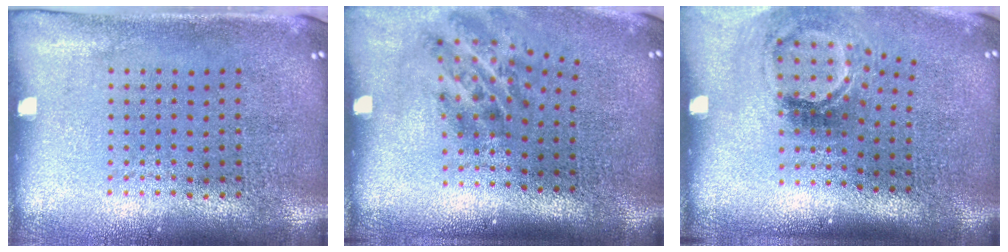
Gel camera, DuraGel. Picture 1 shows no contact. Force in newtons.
{"total": 2.0, "press": 1.3, "slide": 1.5}
{"total": 1.9, "press": 1.2, "slide": 1.5}